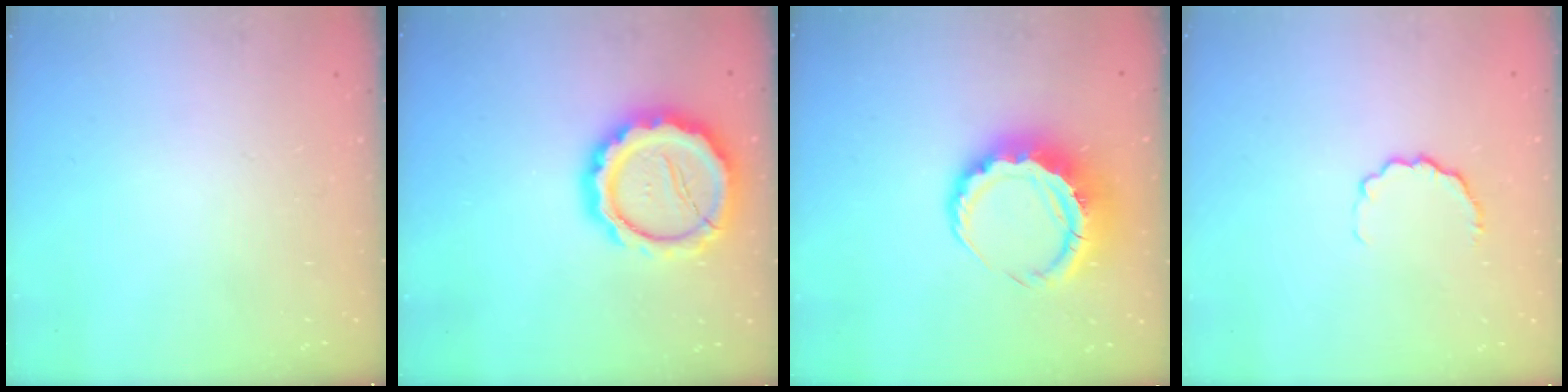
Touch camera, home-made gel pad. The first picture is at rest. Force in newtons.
{"total": 17.0, "press": 16.7, "slide": 3.2}
{"total": 8.4, "press": 8.2, "slide": 1.7}
{"total": 4.7, "press": 4.5, "slide": 1.1}